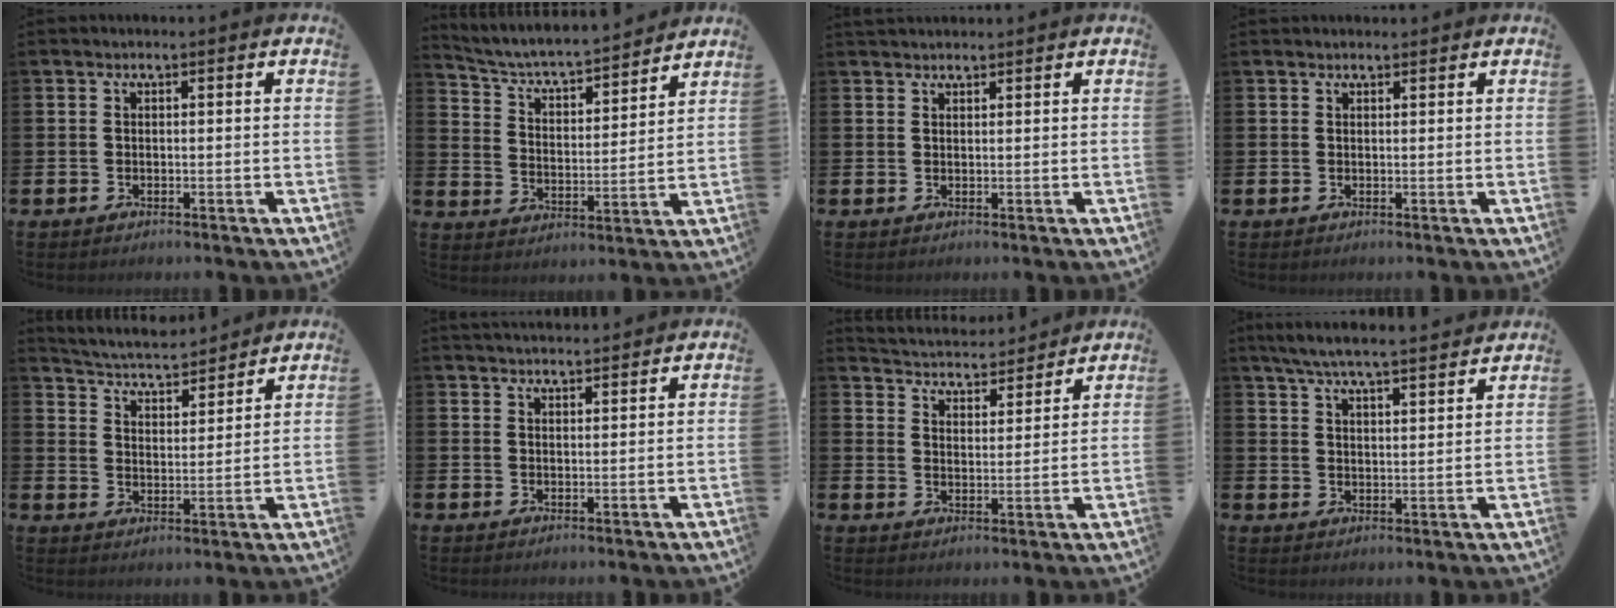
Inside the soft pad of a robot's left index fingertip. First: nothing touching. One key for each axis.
{"total": 5.5, "fx": 5.2, "fy": 1.0, "fz": 1.6, "tx": -0.064, "ty": -0.047, "tz": 0.082}
{"total": 1.5, "fx": 1.5, "fy": 0.4, "fz": 0.1, "tx": 0.004, "ty": -0.003, "tz": 0.026}
{"total": 0.9, "fx": 0.9, "fy": 0.2, "fz": 0.1, "tx": 0.011, "ty": -0.004, "tz": 0.013}
{"total": 4.9, "fx": 4.8, "fy": 0.8, "fz": 0.5, "tx": -0.032, "ty": -0.035, "tz": 0.082}
{"total": 2.6, "fx": 2.6, "fy": 0.2, "fz": 0.1, "tx": -0.002, "ty": -0.015, "tz": 0.047}
{"total": 4.5, "fx": 4.4, "fy": 0.8, "fz": -0.1, "tx": -0.019, "ty": -0.034, "tz": 0.075}
{"total": 6.4, "fx": 6.1, "fy": 0.1, "fz": 1.9, "tx": -0.053, "ty": -0.035, "tz": 0.107}